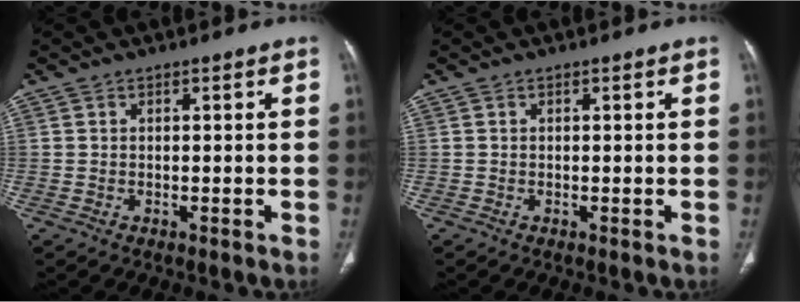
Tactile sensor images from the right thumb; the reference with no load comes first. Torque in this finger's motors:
{"motor_torque": [2.08, 2.06, 0.18, -0.13, 0.03]}